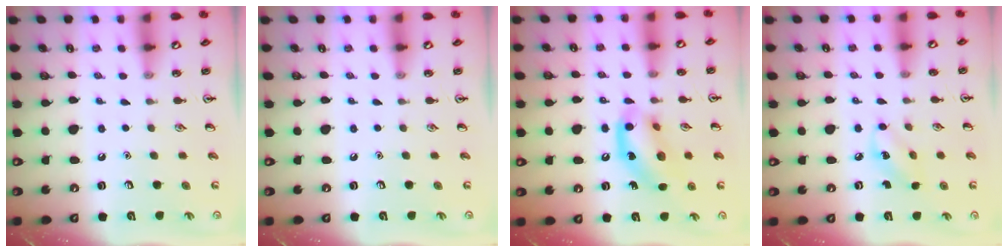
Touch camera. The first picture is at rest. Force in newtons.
{"total": 0.0}
{"total": 13.2, "press": 12.9, "slide": 2.8}
{"total": 4.4, "press": 4.3, "slide": 0.9}